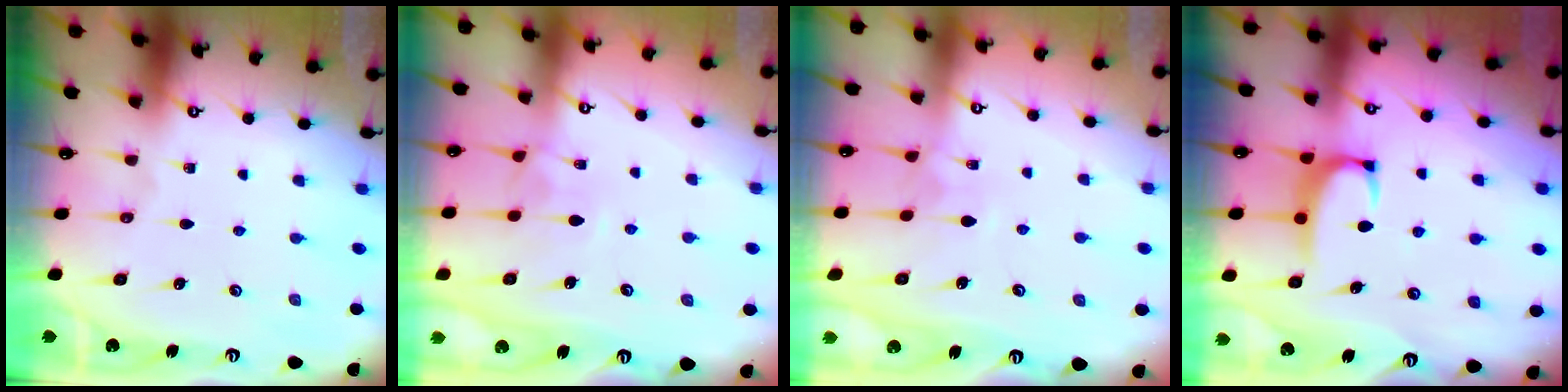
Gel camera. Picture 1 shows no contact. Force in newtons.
{"total": 1.5, "press": 1.4, "slide": 0.5}
{"total": 2.9, "press": 2.9, "slide": 0.2}
{"total": 2.3, "press": 2.2, "slide": 0.6}